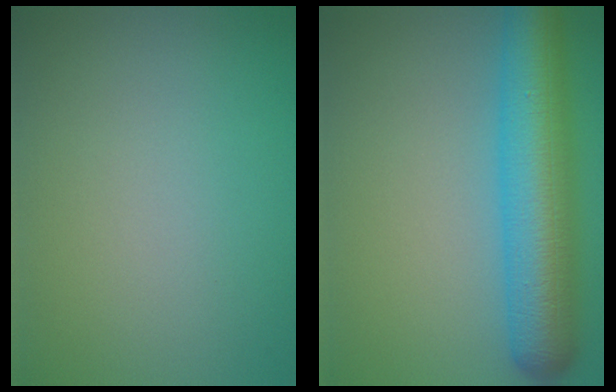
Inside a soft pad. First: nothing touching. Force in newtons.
{"total": 8.7, "press": 8.7, "slide": 0.2}